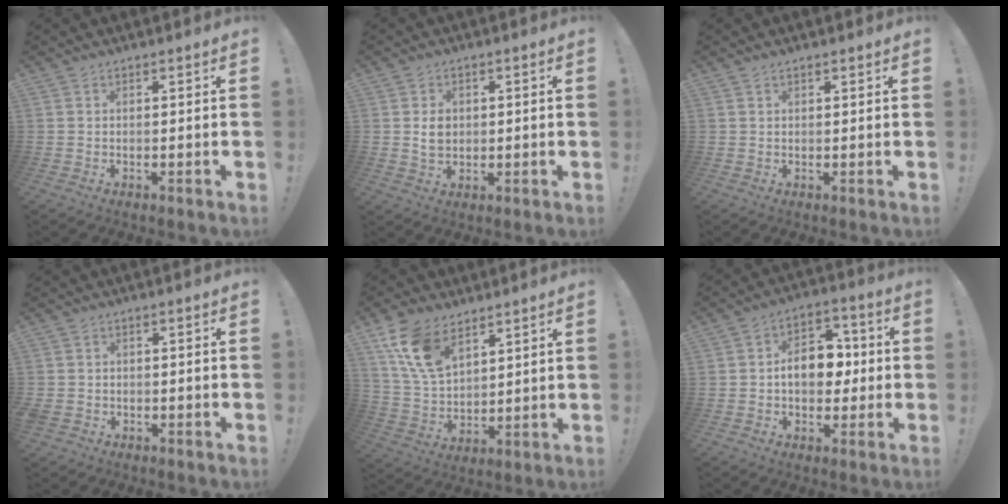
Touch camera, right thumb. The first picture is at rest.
{"total": 4.7, "force": [0.3, 3.8, 2.7], "torque": [-0.038, 0.002, 0.005]}
{"total": 0.9, "force": [0.8, 0.4, 0.3], "torque": [-0.003, -0.001, 0.014]}
{"total": 2.2, "force": [-1.2, 1.6, 0.9], "torque": [-0.019, 0.006, -0.020]}
{"total": 13.9, "force": [8.4, 8.2, 7.4], "torque": [-0.150, -0.036, 0.164]}
{"total": 11.9, "force": [-0.6, 8.7, 8.2], "torque": [-0.117, 0.021, -0.002]}